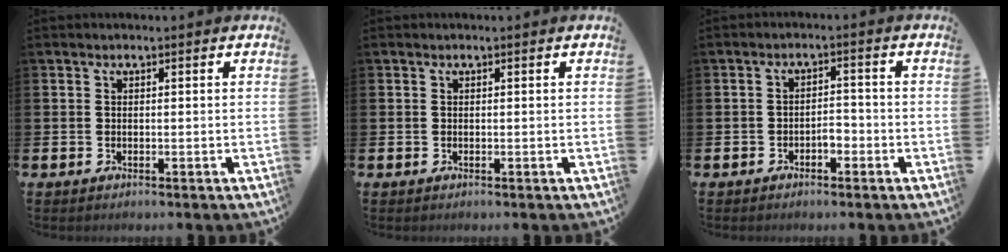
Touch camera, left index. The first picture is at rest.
{"total": 0.0}
{"total": 2.0, "force": [-1.3, 1.1, 1.2], "torque": [-0.033, 0.008, -0.025]}